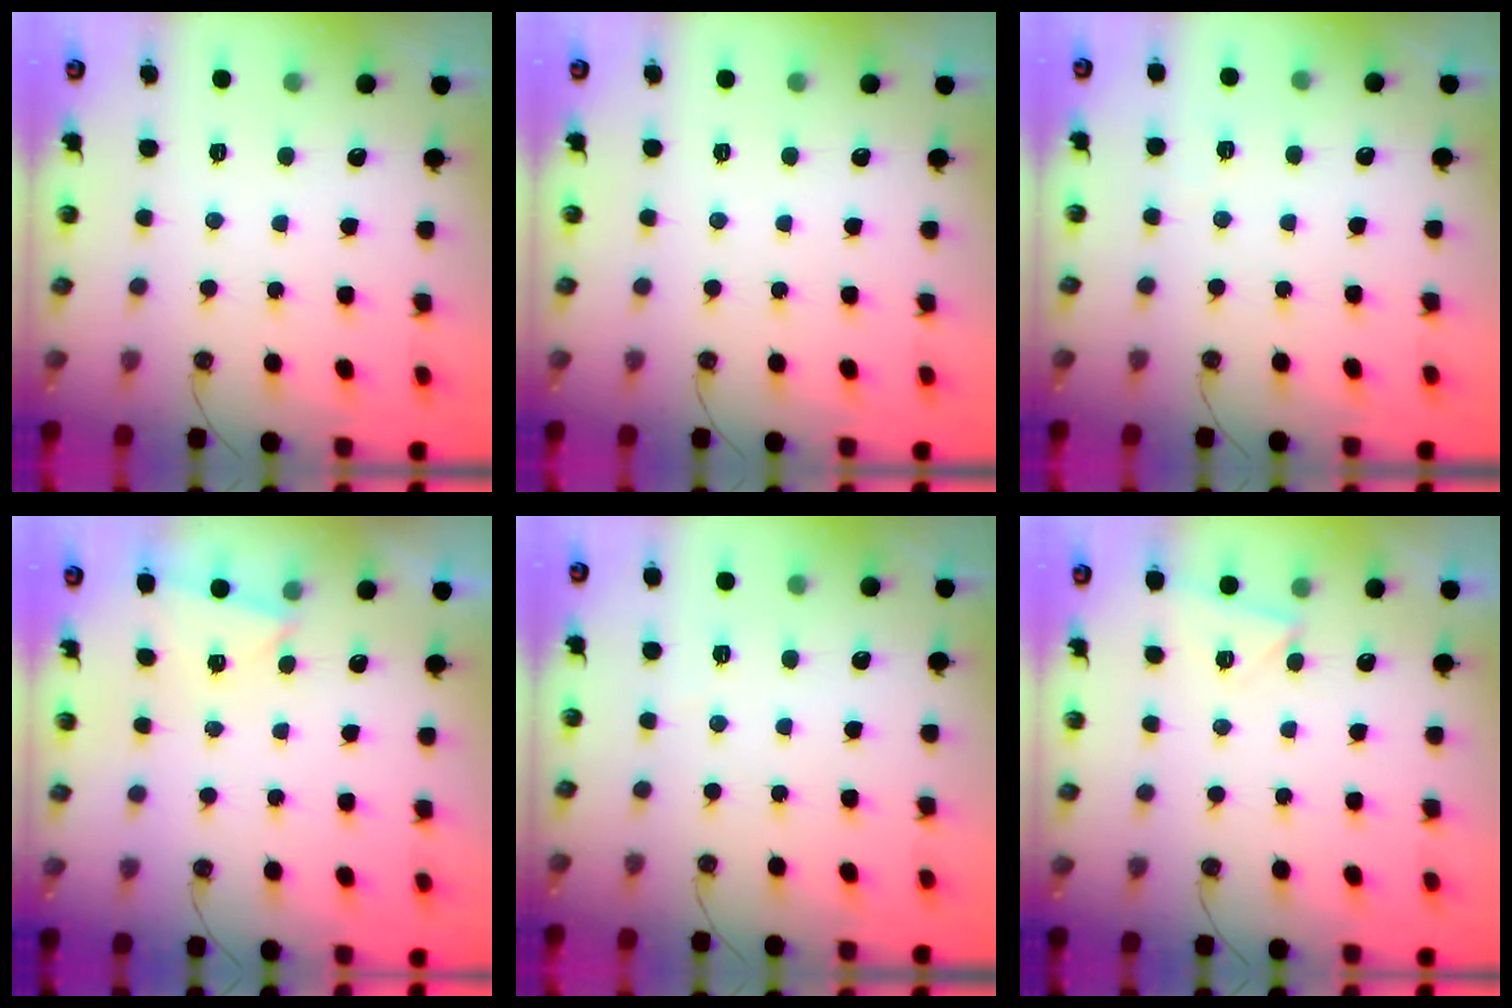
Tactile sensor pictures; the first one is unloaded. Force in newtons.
{"total": 0.0}
{"total": 1.9, "press": 1.9, "slide": 0.4}
{"total": 0.6, "press": 0.0, "slide": 0.6}
{"total": 2.6, "press": 2.5, "slide": 0.7}
{"total": 4.2, "press": 3.3, "slide": 2.6}